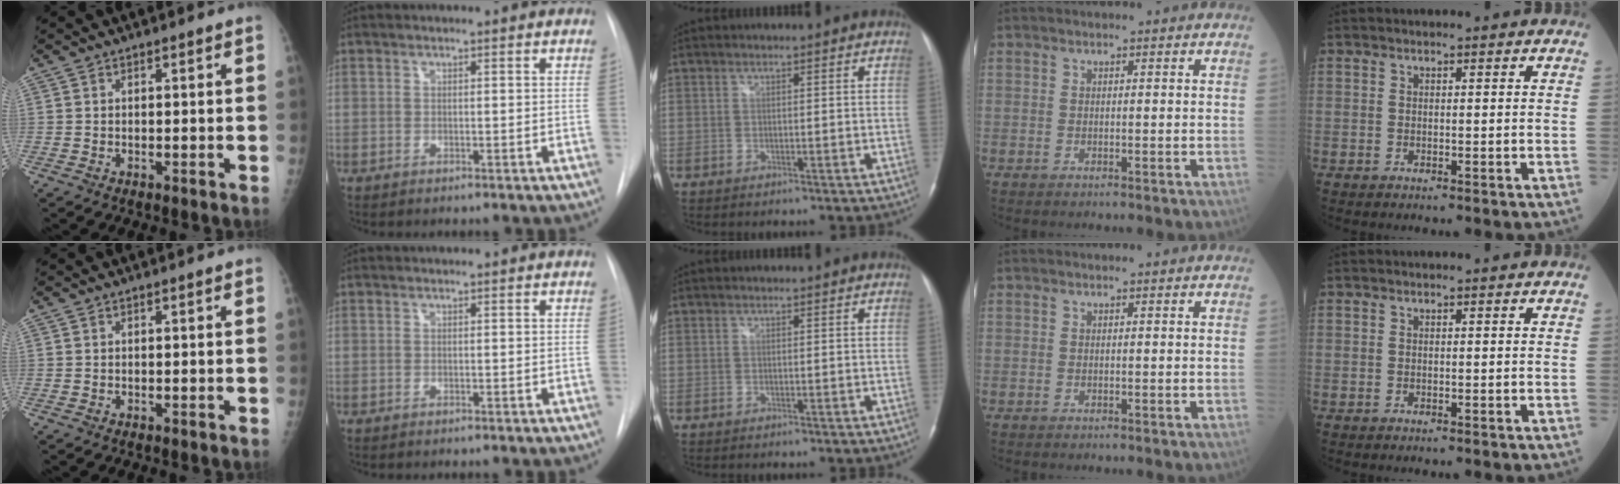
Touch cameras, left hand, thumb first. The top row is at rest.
{}